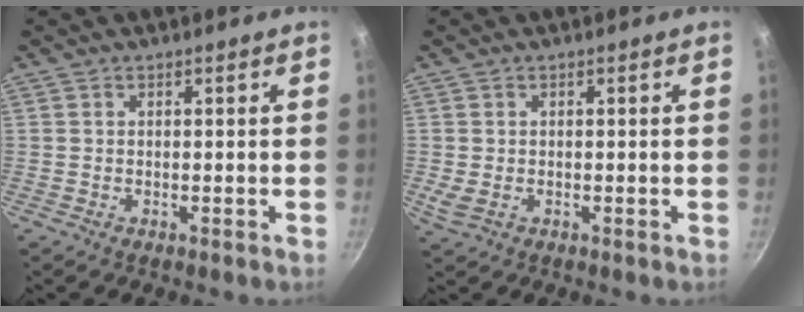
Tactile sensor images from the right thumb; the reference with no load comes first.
{"total": 2.1, "force": [-0.3, 1.4, 1.5], "torque": [-0.042, -0.002, -0.002]}